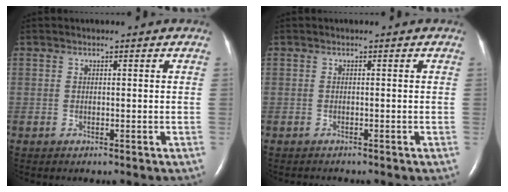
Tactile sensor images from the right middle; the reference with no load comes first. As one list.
[{"total": 0.7, "force": [-0.7, 0.0, 0.0], "torque": [-0.006, -0.003, -0.009]}]